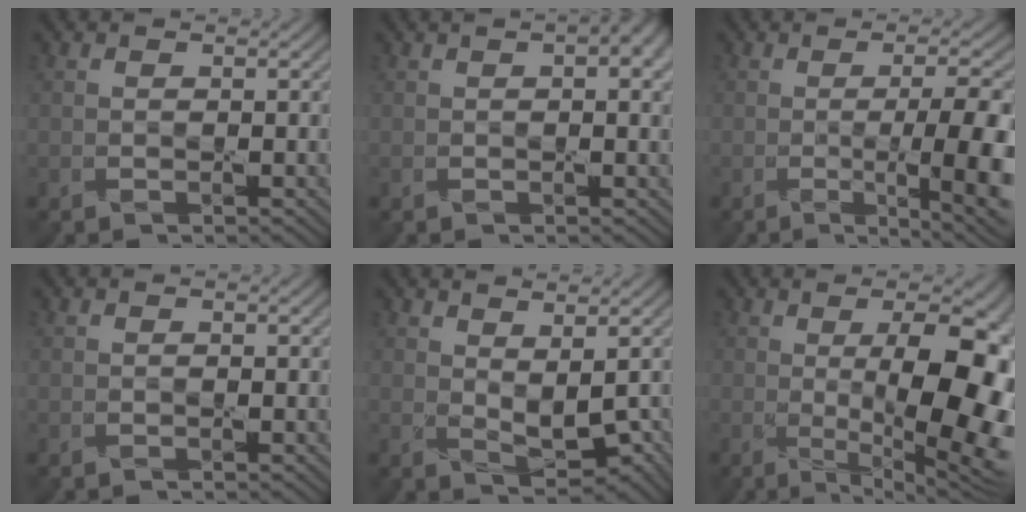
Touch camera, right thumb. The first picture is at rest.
{"total": 4.6, "force": [1.9, 1.4, 3.9], "torque": [-0.050, 0.009, 0.020]}
{"total": 10.8, "force": [-1.9, 2.9, 10.3], "torque": [-0.119, 0.000, -0.028]}
{"total": 0.0}
{"total": 2.8, "force": [1.3, 1.0, 2.3], "torque": [-0.047, -0.003, 0.028]}
{"total": 16.4, "force": [-0.2, 5.5, 15.5], "torque": [-0.195, 0.000, 0.000]}